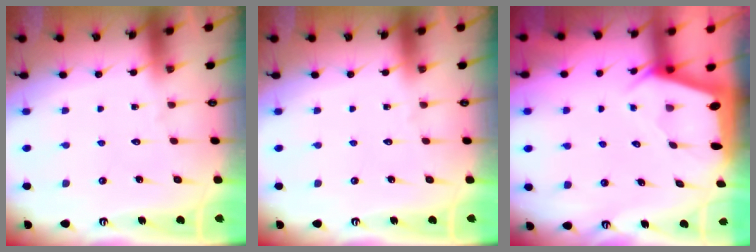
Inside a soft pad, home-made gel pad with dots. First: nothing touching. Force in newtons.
{"total": 0.0}
{"total": 2.1, "press": 2.0, "slide": 0.3}